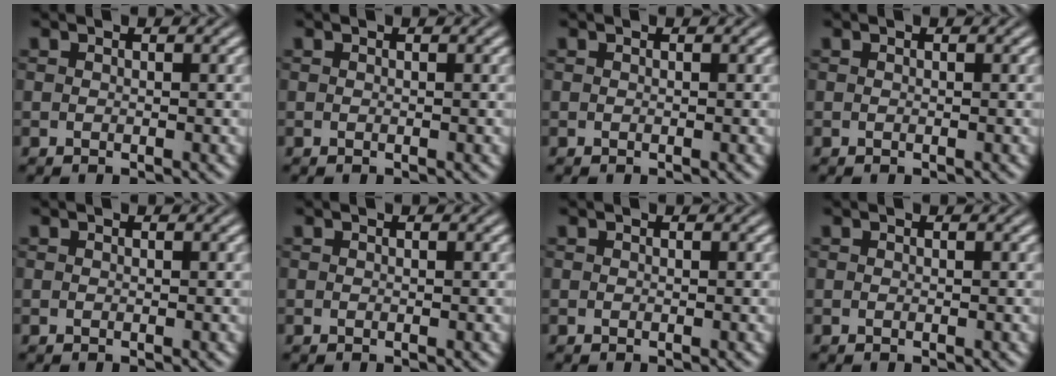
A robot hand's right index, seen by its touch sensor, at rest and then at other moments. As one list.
[{"total": 0.0}, {"total": 0.0}, {"total": 0.0}, {"total": 0.0}, {"total": 0.0}, {"total": 0.0}, {"total": 0.0}]